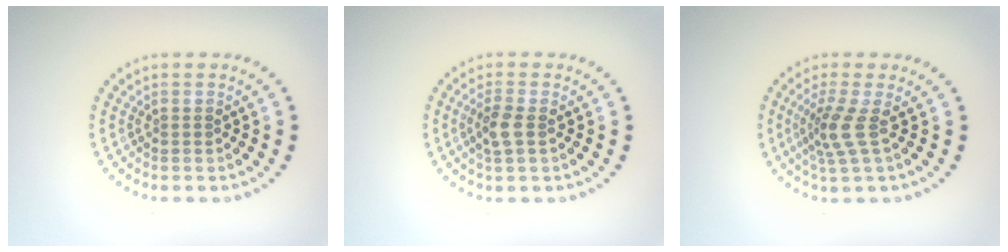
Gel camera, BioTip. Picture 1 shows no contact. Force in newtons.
{"total": 2.0, "press": 2.0, "slide": 0.6}
{"total": 2.7, "press": 1.9, "slide": 1.9}